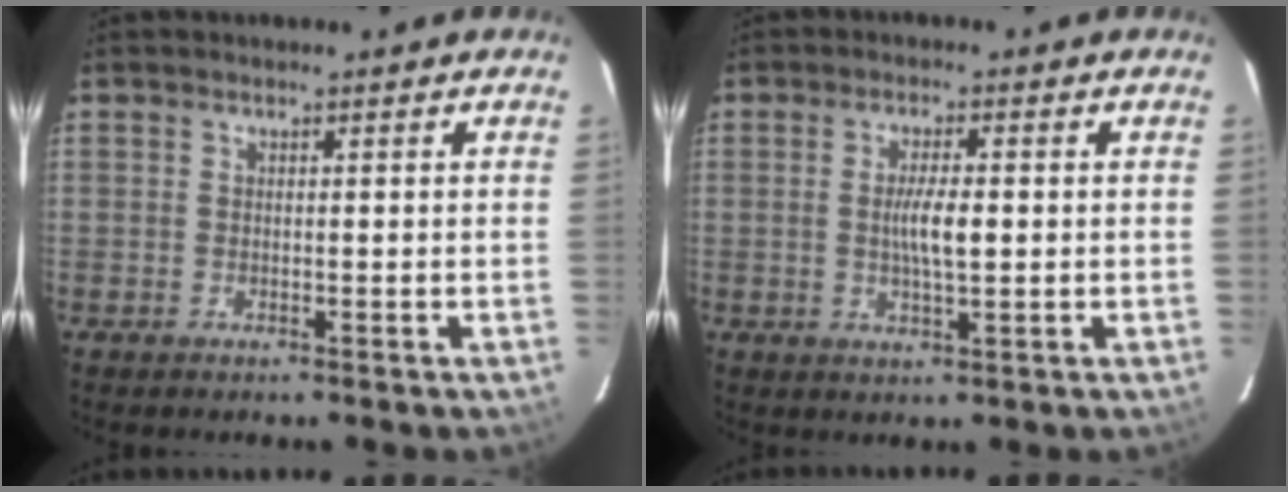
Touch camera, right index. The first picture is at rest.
{"total": 4.7, "force": [0.0, 1.0, 4.6], "torque": [-0.083, -0.002, 0.001]}